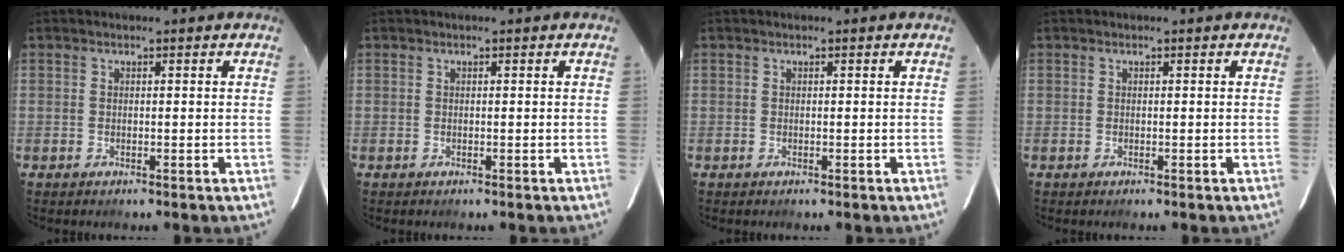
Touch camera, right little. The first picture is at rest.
{"total": 0.0}
{"total": 0.0}
{"total": 0.0}